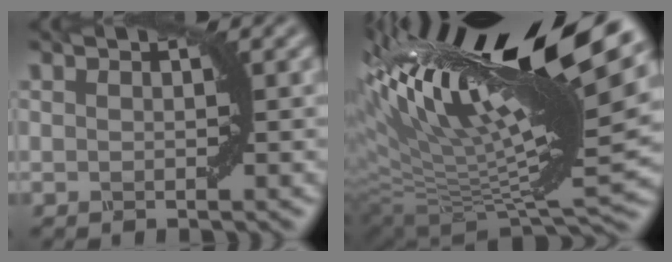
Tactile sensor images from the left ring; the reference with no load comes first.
{"total": 16.9, "force": [7.2, 5.7, 14.2], "torque": [-0.265, 0.026, 0.120]}